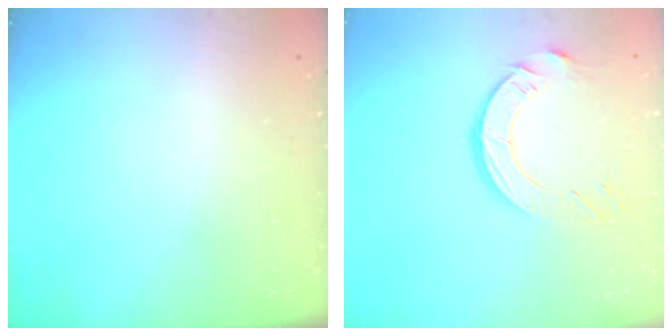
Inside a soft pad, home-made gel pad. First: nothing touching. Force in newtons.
{"total": 9.5, "press": 9.5, "slide": 1.0}